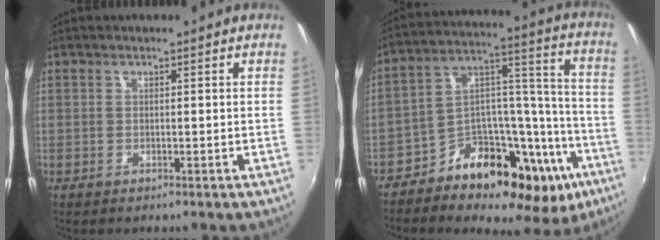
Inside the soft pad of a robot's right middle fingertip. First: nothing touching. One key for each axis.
{"total": 22.5, "fx": -13.7, "fy": 12.1, "fz": 13.1, "tx": -0.170, "ty": 0.056, "tz": -0.197}